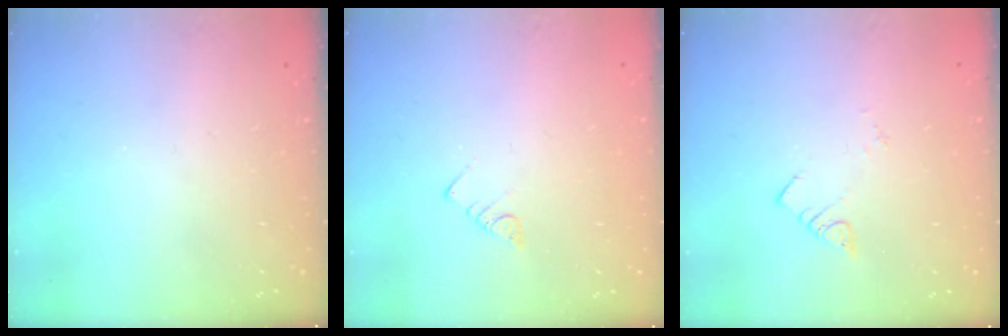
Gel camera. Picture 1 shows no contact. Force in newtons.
{"total": 2.5, "press": 2.5, "slide": 0.5}
{"total": 2.0, "press": 2.0, "slide": 0.1}